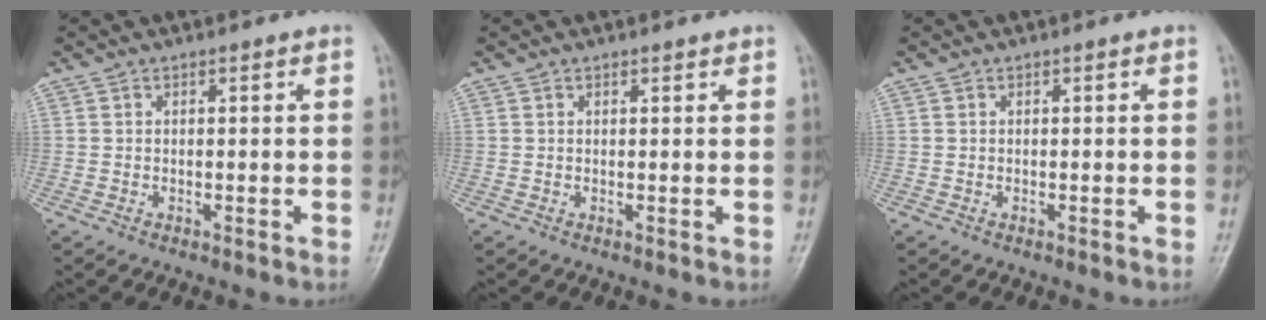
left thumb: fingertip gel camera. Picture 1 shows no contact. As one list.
[{"total": 0.8, "force": [0.6, 0.4, 0.3], "torque": [-0.001, -0.003, 0.004]}, {"total": 0.0}]